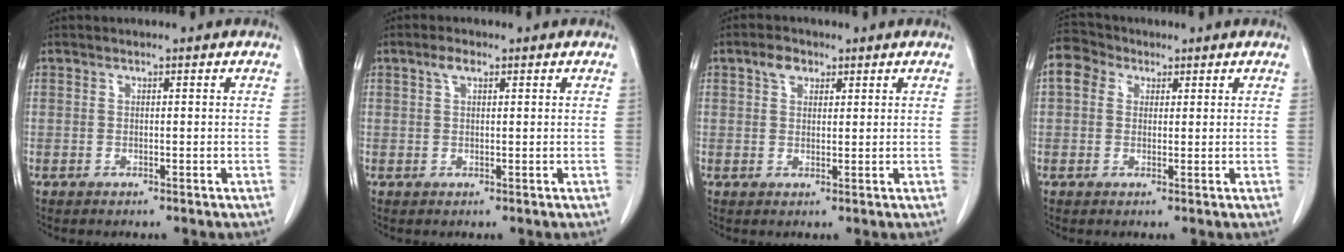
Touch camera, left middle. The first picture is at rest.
{"total": 2.0, "force": [1.1, 0.7, 1.5], "torque": [-0.034, 0.008, 0.022]}
{"total": 2.7, "force": [1.6, 1.8, 1.4], "torque": [-0.029, 0.008, 0.029]}
{"total": 4.6, "force": [1.8, 3.7, 2.1], "torque": [-0.047, 0.024, 0.034]}